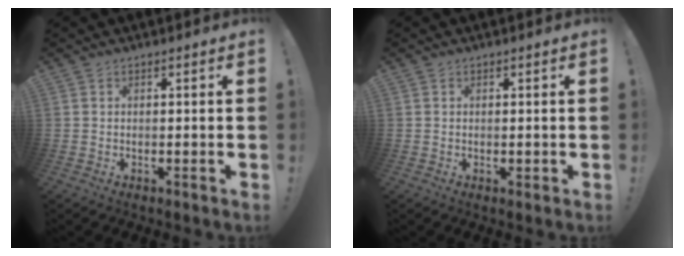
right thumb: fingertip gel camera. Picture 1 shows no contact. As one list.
[{"total": 0.7, "force": [0.2, 0.6, 0.4], "torque": [-0.002, 0.000, 0.003]}]